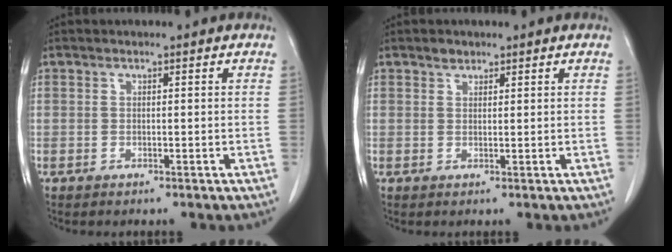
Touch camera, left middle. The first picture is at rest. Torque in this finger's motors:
{"motor_torque": [0.62, -0.41, -0.04, -0.01]}